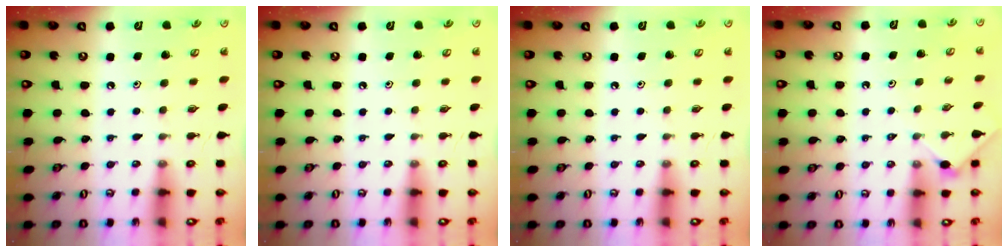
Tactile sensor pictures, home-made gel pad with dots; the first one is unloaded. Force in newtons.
{"total": 0.0}
{"total": 0.0}
{"total": 4.5, "press": 4.4, "slide": 0.4}